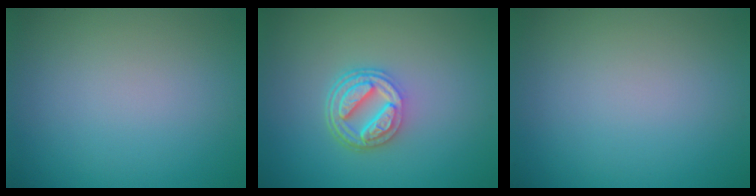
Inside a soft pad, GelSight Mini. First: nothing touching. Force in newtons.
{"total": 4.6, "press": 3.4, "slide": 3.1}
{"total": 0.0}